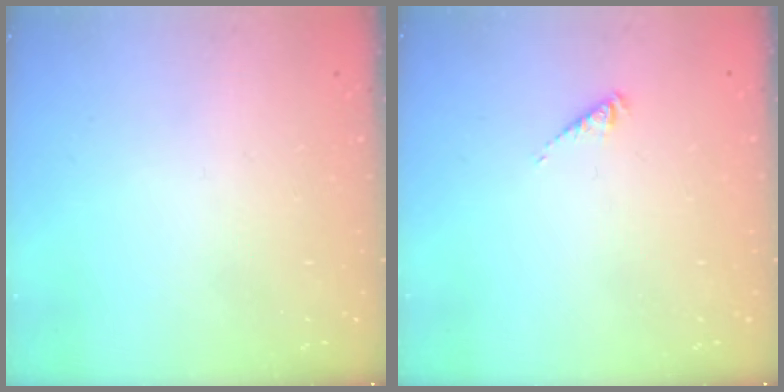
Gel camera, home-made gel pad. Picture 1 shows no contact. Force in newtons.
{"total": 1.1, "press": 1.0, "slide": 0.2}